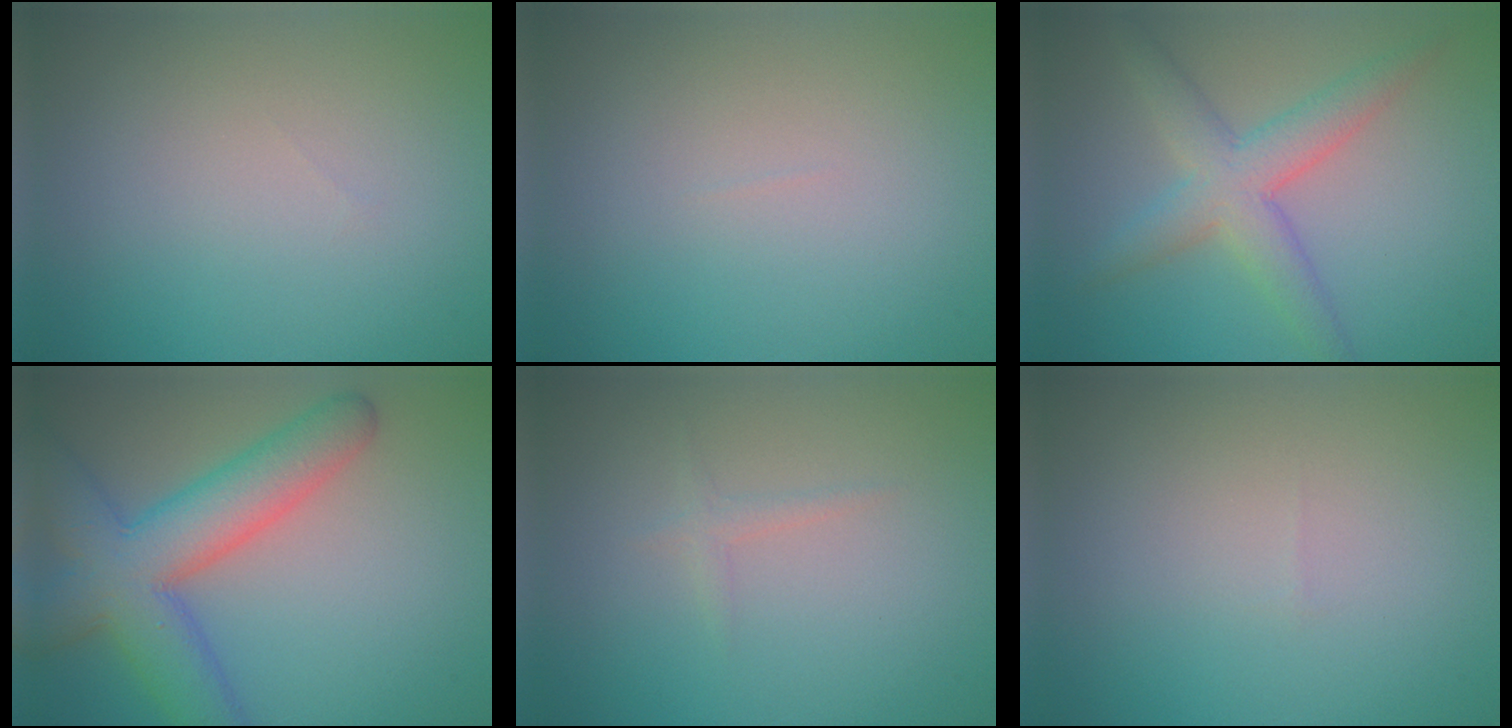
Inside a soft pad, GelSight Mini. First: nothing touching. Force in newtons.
{"total": 0.0}
{"total": 4.6, "press": 4.6, "slide": 0.2}
{"total": 8.6, "press": 8.6, "slide": 0.4}
{"total": 0.8, "press": 0.8, "slide": 0.1}
{"total": 0.0}